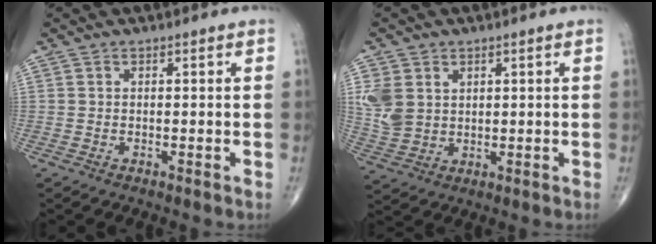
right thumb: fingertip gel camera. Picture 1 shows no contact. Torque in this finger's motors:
{"motor_torque": [0.05, 0.11, 0.59, 0.39, 0.06]}